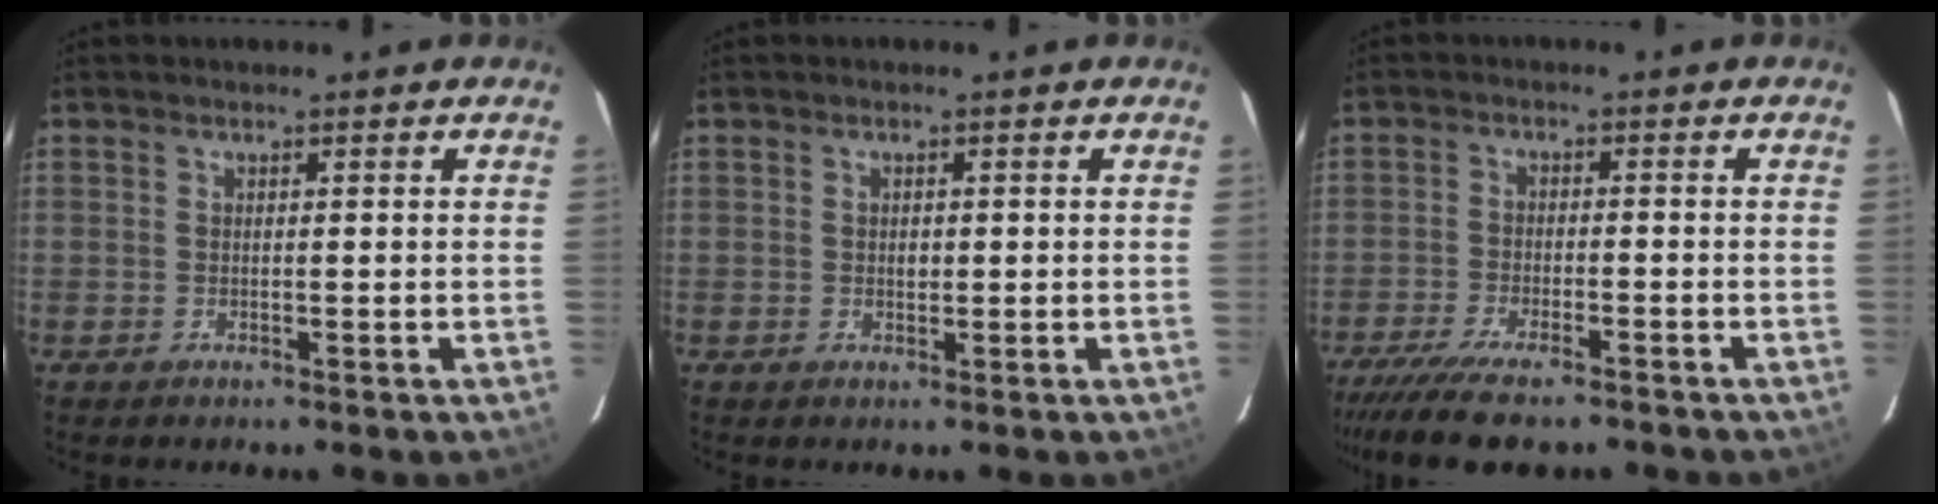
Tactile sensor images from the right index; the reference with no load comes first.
{"total": 1.2, "force": [0.0, 0.9, 0.9], "torque": [-0.015, 0.003, 0.001]}
{"total": 11.6, "force": [-9.5, 2.6, 6.2], "torque": [-0.146, -0.036, -0.162]}